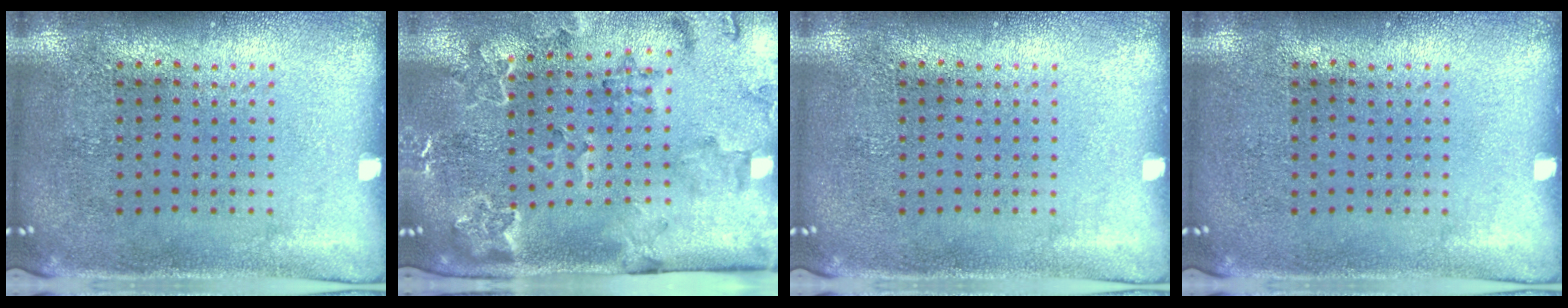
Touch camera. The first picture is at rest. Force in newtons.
{"total": 2.3, "press": 2.3, "slide": 0.1}
{"total": 0.0}
{"total": 0.0}